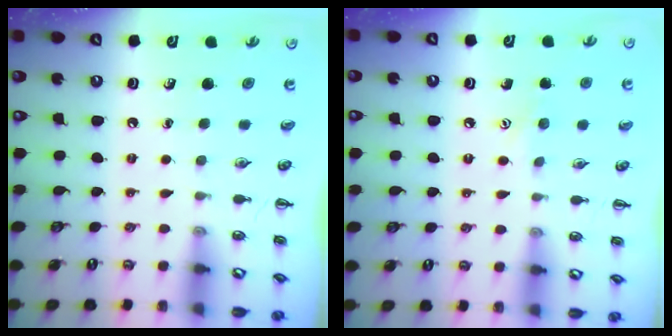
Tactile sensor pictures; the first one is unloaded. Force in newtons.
{"total": 5.8, "press": 5.6, "slide": 1.5}